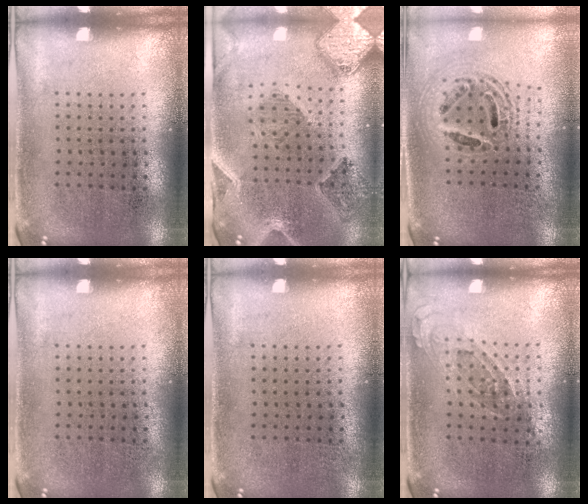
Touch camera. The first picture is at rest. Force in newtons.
{"total": 1.6, "press": 1.5, "slide": 0.3}
{"total": 2.0, "press": 1.6, "slide": 1.3}
{"total": 0.0}
{"total": 0.0}
{"total": 0.8, "press": 0.8, "slide": 0.3}